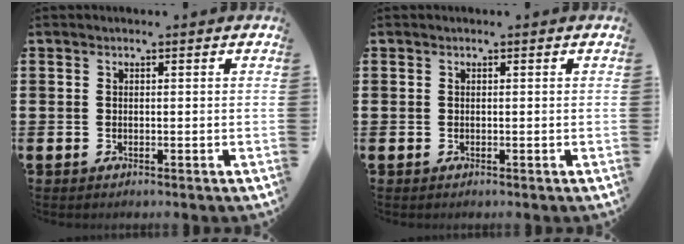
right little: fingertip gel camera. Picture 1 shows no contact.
{"total": 0.0}